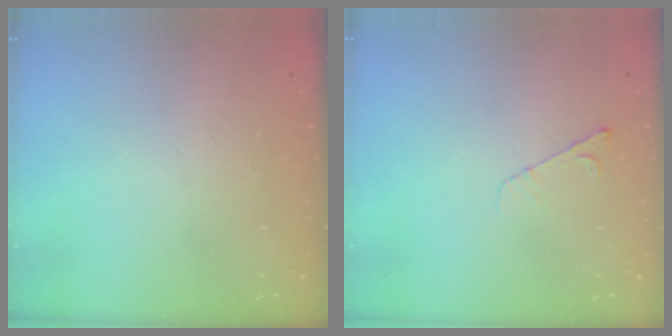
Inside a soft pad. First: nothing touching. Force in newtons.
{"total": 4.5, "press": 4.4, "slide": 0.7}